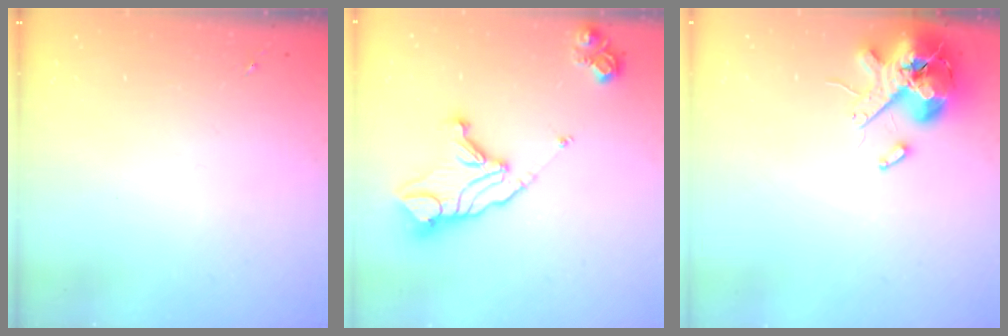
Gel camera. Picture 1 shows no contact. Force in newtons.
{"total": 15.4, "press": 15.3, "slide": 1.7}
{"total": 13.6, "press": 13.5, "slide": 2.2}